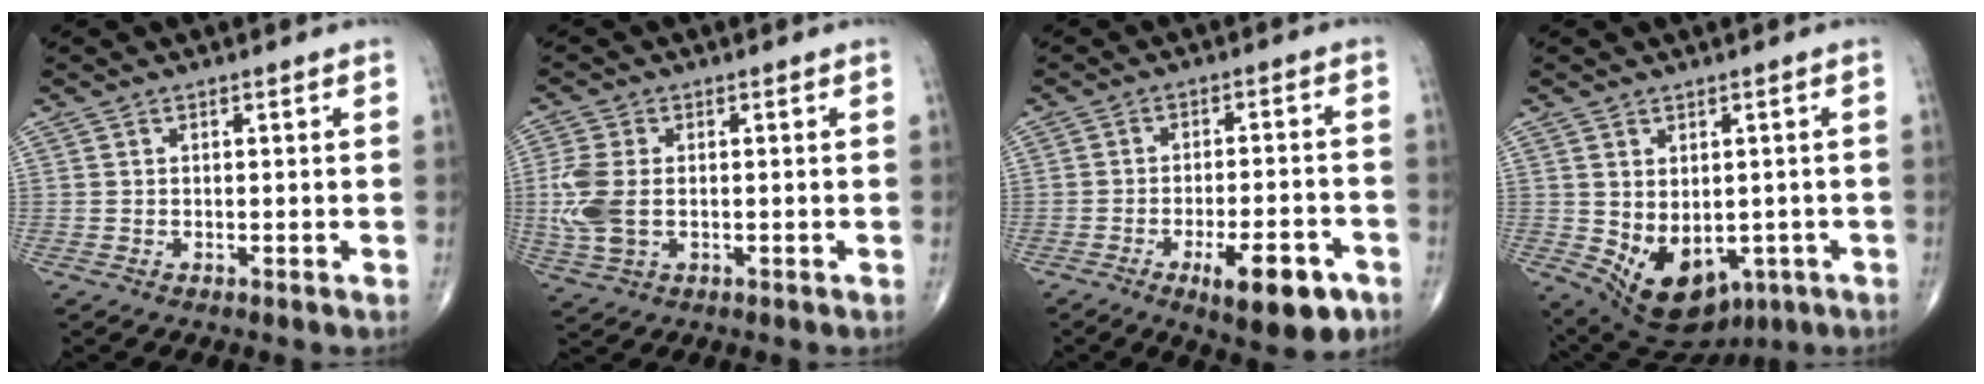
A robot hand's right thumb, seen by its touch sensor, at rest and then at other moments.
{"total": 7.8, "force": [-0.3, 4.8, 6.1], "torque": [-0.156, -0.002, -0.005]}
{"total": 12.1, "force": [-6.1, 4.0, 9.6], "torque": [-0.123, 0.022, -0.082]}
{"total": 12.7, "force": [-3.2, 8.5, 8.8], "torque": [-0.115, -0.003, -0.021]}